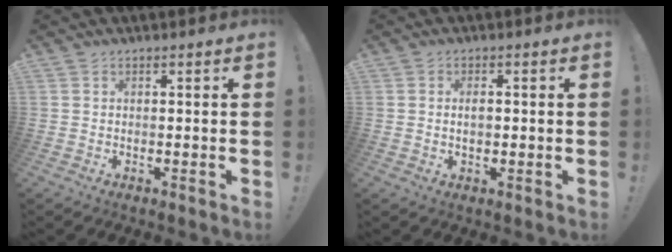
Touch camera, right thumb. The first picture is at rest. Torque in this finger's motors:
{"motor_torque": [0.00, -0.02, -0.21, 0.25, 0.03]}